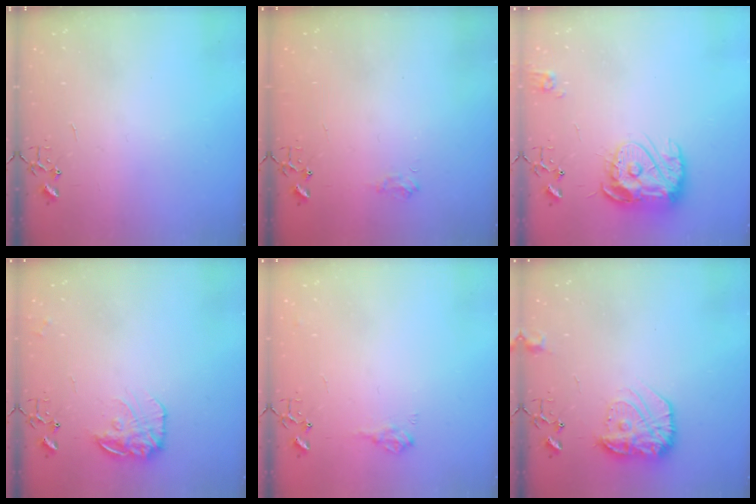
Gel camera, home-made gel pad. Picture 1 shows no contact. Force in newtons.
{"total": 6.3, "press": 6.3, "slide": 0.8}
{"total": 15.4, "press": 15.3, "slide": 1.3}
{"total": 13.7, "press": 13.7, "slide": 0.9}
{"total": 8.8, "press": 8.7, "slide": 1.0}
{"total": 15.1, "press": 15.0, "slide": 1.0}